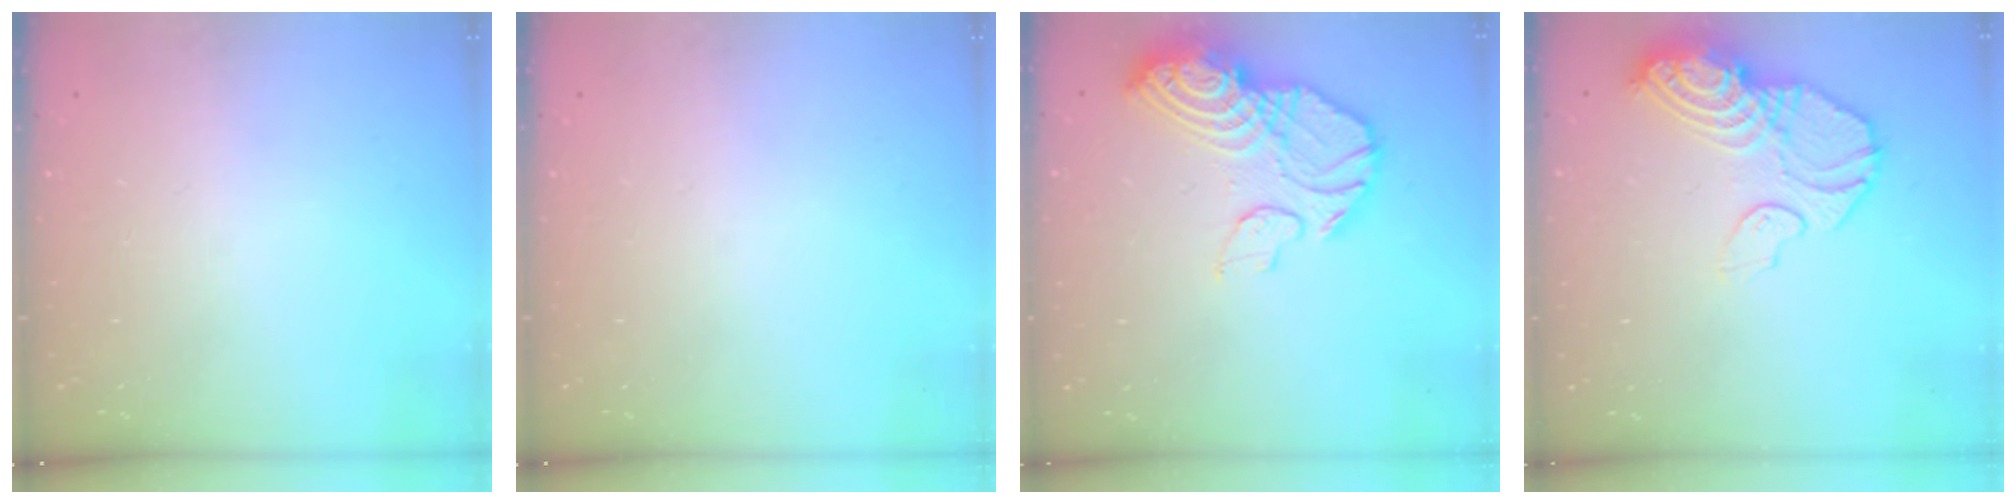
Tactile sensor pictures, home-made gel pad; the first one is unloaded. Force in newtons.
{"total": 0.0}
{"total": 17.8, "press": 17.3, "slide": 4.0}
{"total": 13.2, "press": 13.1, "slide": 1.4}